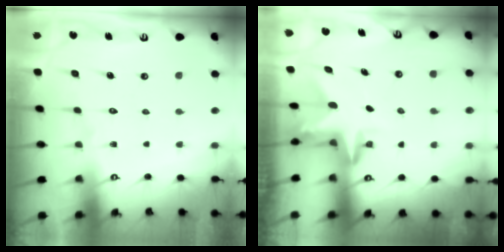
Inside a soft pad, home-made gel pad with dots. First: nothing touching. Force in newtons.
{"total": 3.1, "press": 3.1, "slide": 0.2}